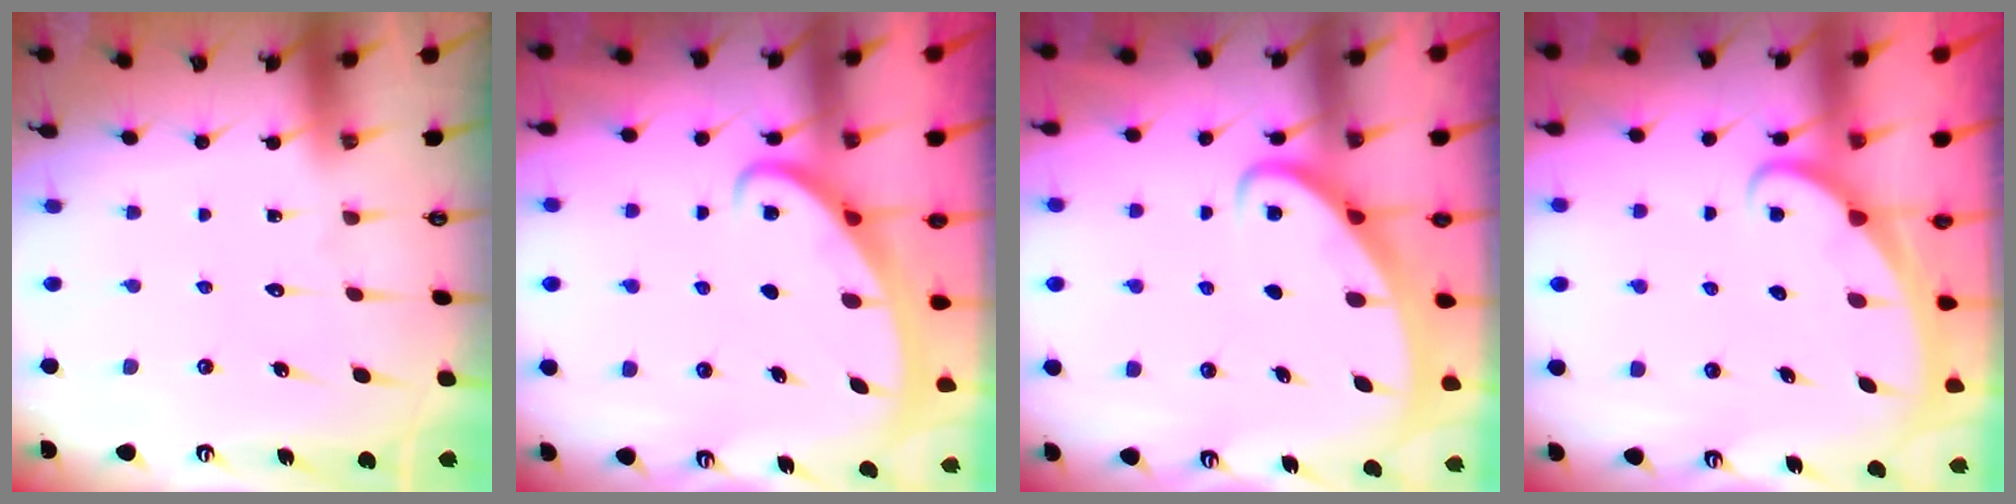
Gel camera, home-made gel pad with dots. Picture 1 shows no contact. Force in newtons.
{"total": 2.5, "press": 2.4, "slide": 0.3}
{"total": 2.5, "press": 2.5, "slide": 0.3}
{"total": 2.0, "press": 2.0, "slide": 0.1}